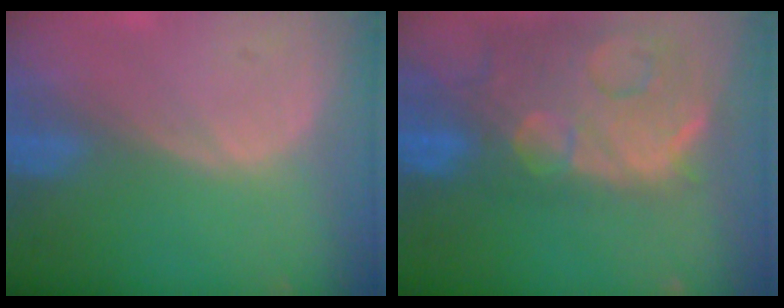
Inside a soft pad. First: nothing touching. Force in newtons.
{"total": 14.8, "press": 12.0, "slide": 8.7}